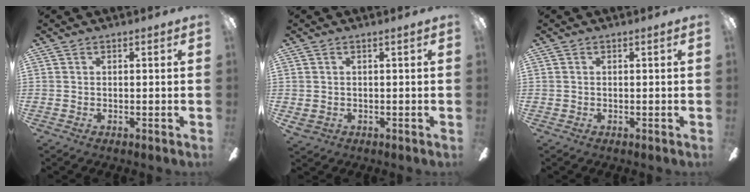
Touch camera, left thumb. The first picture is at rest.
{"total": 1.4, "force": [0.3, 0.9, 1.1], "torque": [-0.021, 0.004, 0.004]}
{"total": 0.0}